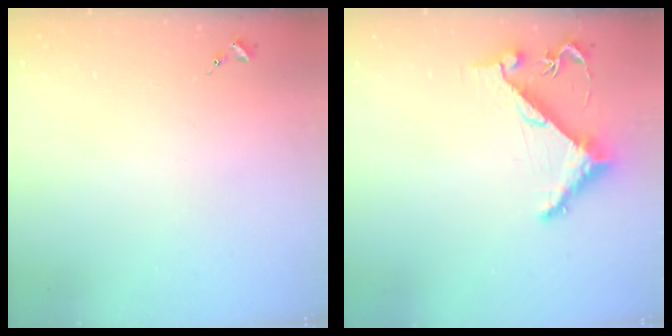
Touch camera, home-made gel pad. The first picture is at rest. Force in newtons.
{"total": 6.3, "press": 6.3, "slide": 0.6}